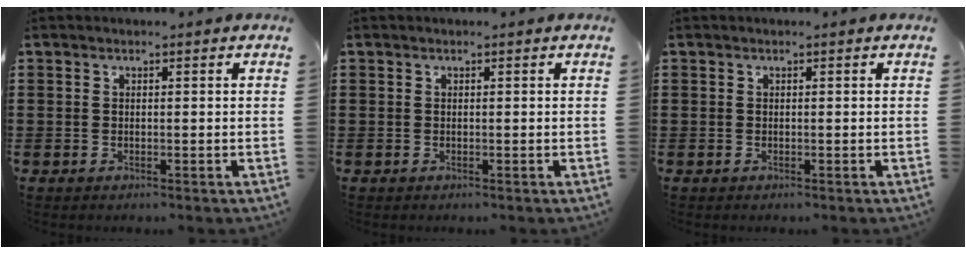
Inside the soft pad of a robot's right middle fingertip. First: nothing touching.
{"total": 0.0}
{"total": 0.0}